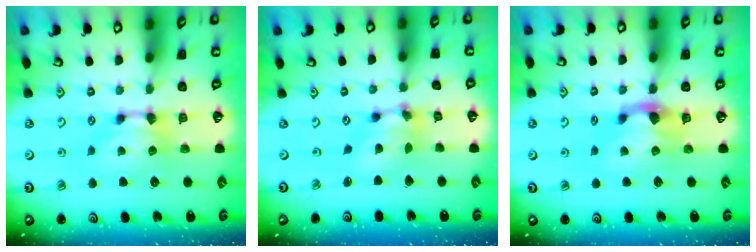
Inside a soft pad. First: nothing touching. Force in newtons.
{"total": 3.6, "press": 3.2, "slide": 1.4}
{"total": 1.5, "press": 0.4, "slide": 1.4}